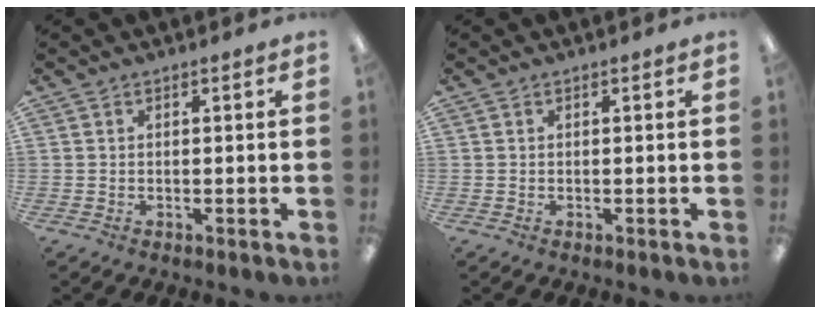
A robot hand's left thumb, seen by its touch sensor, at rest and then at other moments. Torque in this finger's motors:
{"motor_torque": [0.00, 0.00, 0.19, -0.05, 0.00]}